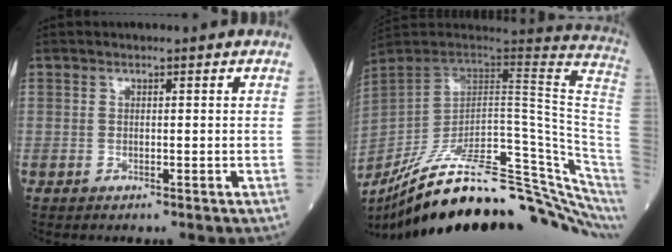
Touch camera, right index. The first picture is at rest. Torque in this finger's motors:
{"motor_torque": [0.00, -2.14, 1.05, 0.21]}